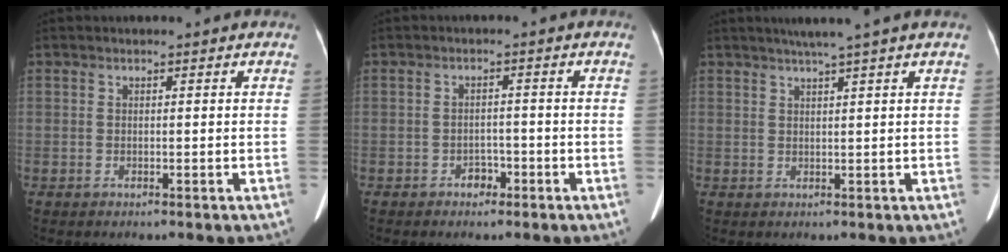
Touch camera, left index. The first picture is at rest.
{"total": 2.1, "force": [-1.3, 1.4, 0.9], "torque": [-0.009, 0.006, -0.019]}
{"total": 4.2, "force": [3.0, -1.3, 2.6], "torque": [-0.036, 0.008, 0.052]}